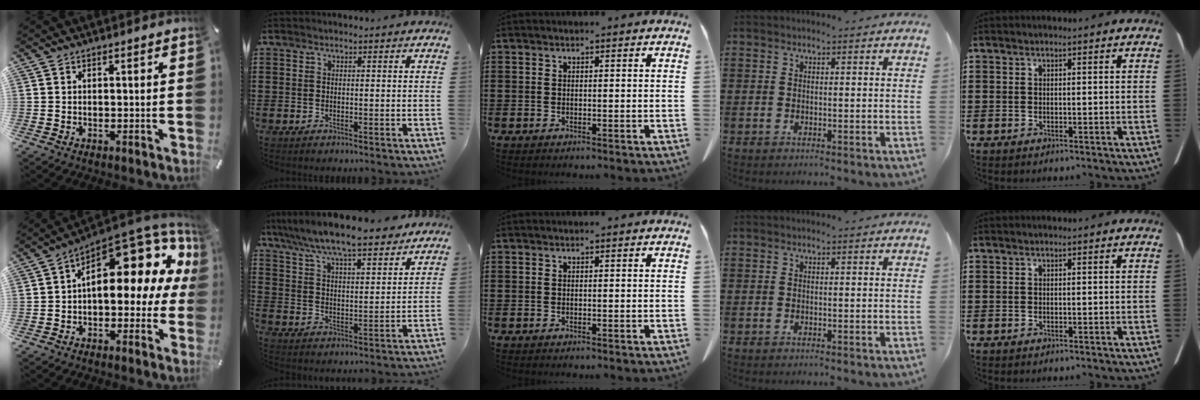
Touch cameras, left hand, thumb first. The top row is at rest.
{"thumb": {"total": 16.7, "force": [7.9, 7.9, 12.4], "torque": [-0.158, -0.078, 0.127]}, "index": {"total": 7.9, "force": [7.3, 0.5, 3.1], "torque": [-0.090, -0.038, 0.127]}}